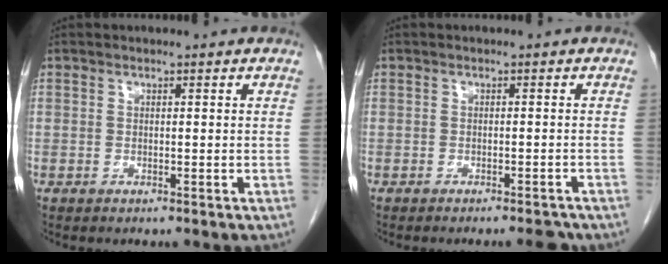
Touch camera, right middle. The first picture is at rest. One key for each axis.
{"total": 2.3, "fx": -2.1, "fy": -0.1, "fz": 0.8, "tx": -0.003, "ty": -0.004, "tz": -0.027}